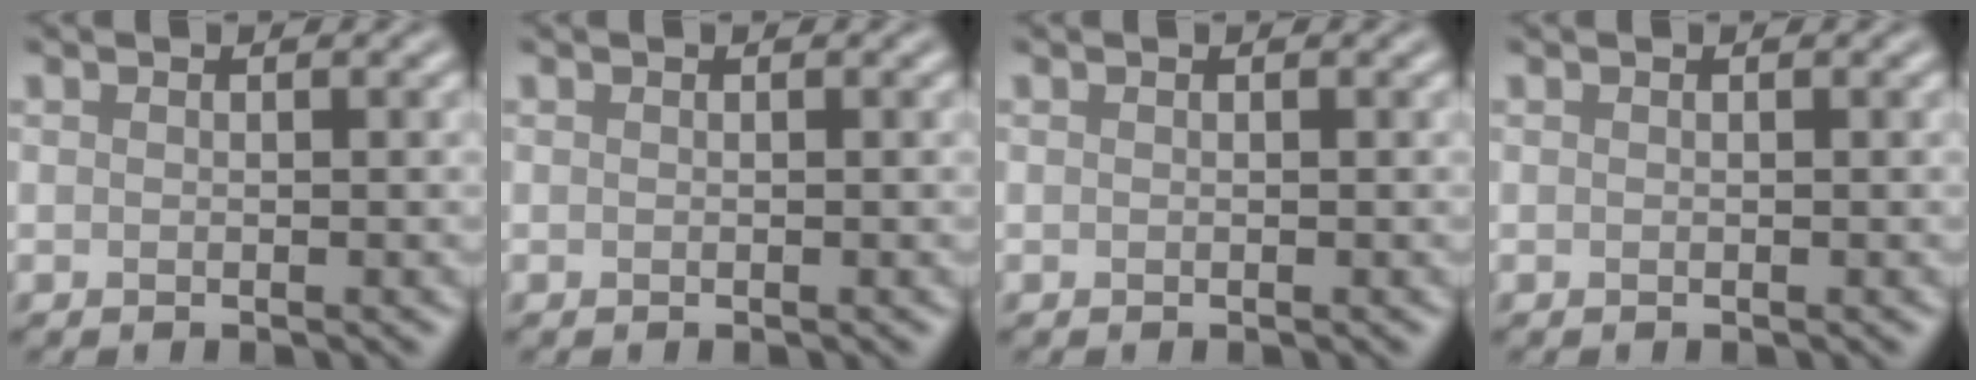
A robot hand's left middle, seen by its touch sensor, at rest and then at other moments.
{"total": 0.0}
{"total": 0.0}
{"total": 0.0}